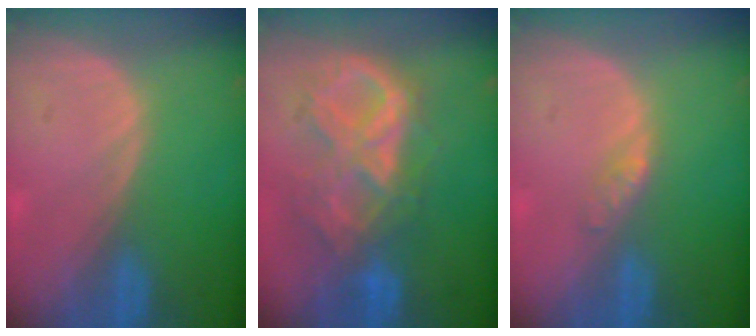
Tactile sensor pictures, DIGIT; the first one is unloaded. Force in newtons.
{"total": 10.2, "press": 8.7, "slide": 5.3}
{"total": 1.7, "press": 1.7, "slide": 0.2}